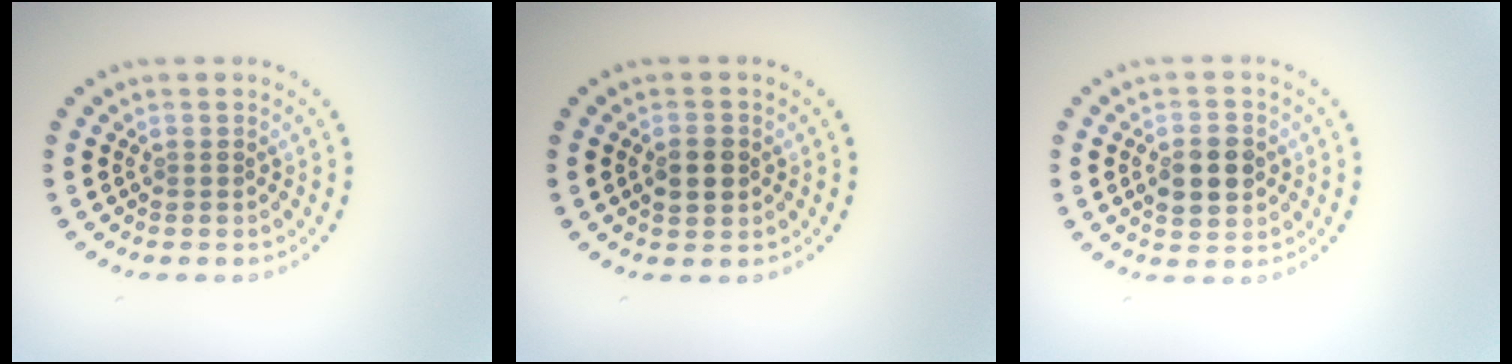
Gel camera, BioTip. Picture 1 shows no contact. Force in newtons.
{"total": 2.5, "press": 2.5, "slide": 0.2}
{"total": 3.8, "press": 3.8, "slide": 0.2}